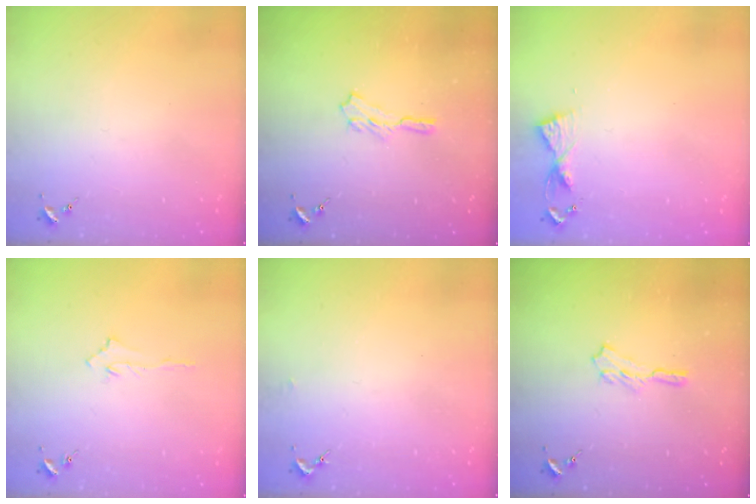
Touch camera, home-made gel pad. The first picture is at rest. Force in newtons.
{"total": 5.5, "press": 5.5, "slide": 0.6}
{"total": 5.5, "press": 5.4, "slide": 0.6}
{"total": 2.9, "press": 2.9, "slide": 0.4}
{"total": 1.4, "press": 1.4, "slide": 0.1}
{"total": 5.5, "press": 5.5, "slide": 0.6}